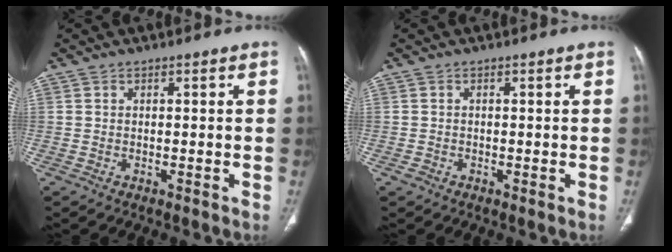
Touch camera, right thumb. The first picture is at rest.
{"total": 0.8, "force": [-0.4, 0.6, 0.5], "torque": [-0.008, -0.001, -0.007]}